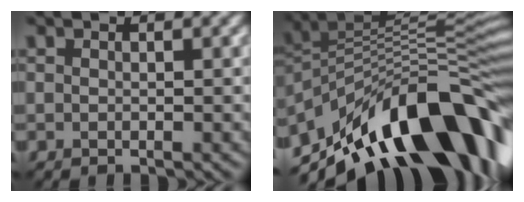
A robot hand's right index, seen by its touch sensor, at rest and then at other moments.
{"total": 13.2, "force": [-5.4, 6.1, 10.3], "torque": [-0.157, 0.033, -0.094]}